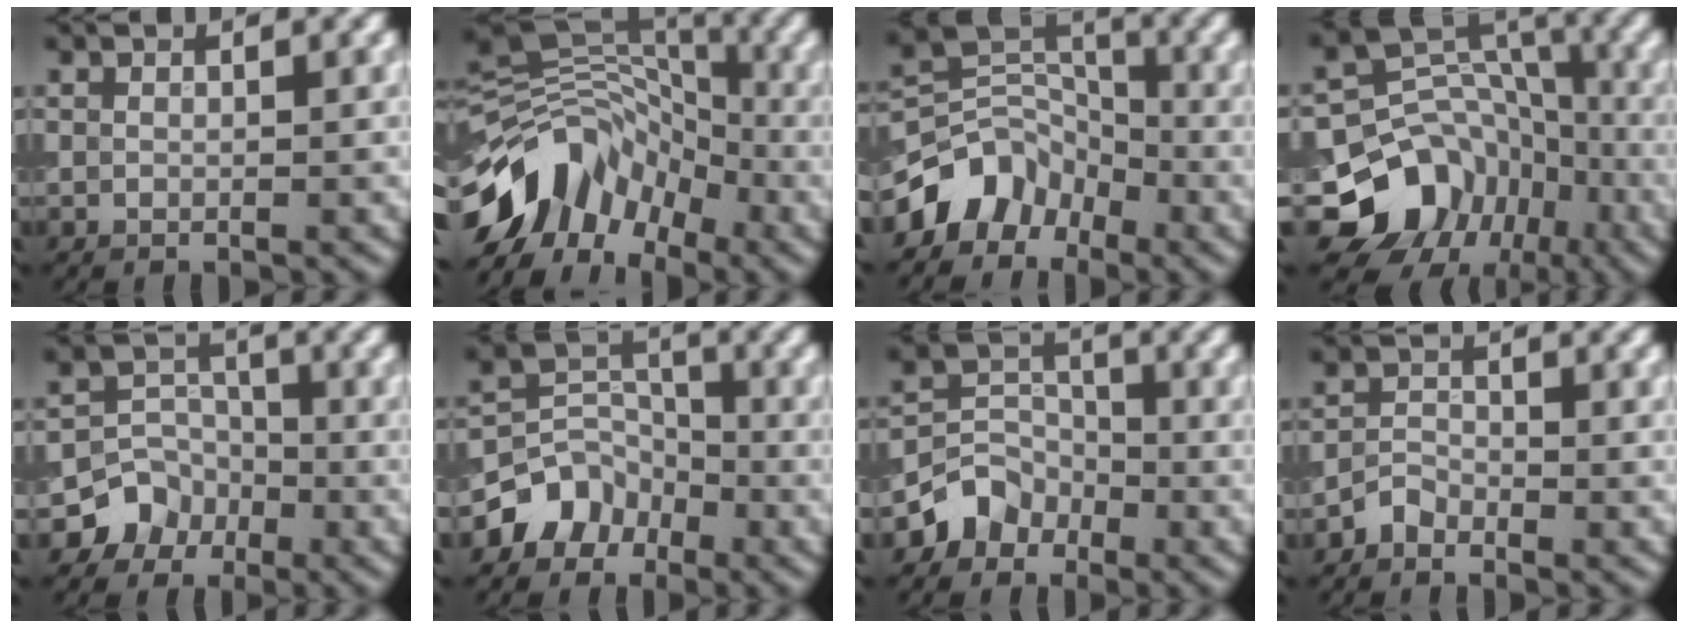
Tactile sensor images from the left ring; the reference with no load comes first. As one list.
[{"total": 10.0, "force": [-5.3, 6.5, 5.4], "torque": [-0.086, 0.014, -0.114]}, {"total": 5.0, "force": [-3.2, 3.5, 1.7], "torque": [-0.011, 0.008, -0.066]}, {"total": 10.7, "force": [-5.2, 8.7, 3.6], "torque": [-0.069, 0.010, -0.093]}, {"total": 4.1, "force": [-2.5, 3.2, 0.4], "torque": [0.022, 0.014, -0.050]}, {"total": 4.2, "force": [-2.7, 3.1, 1.0], "torque": [-0.010, 0.009, -0.054]}, {"total": 3.2, "force": [-2.1, 2.4, 0.5], "torque": [0.001, 0.011, -0.042]}, {"total": 1.5, "force": [-1.3, 0.7, 0.4], "torque": [-0.004, 0.010, -0.030]}]